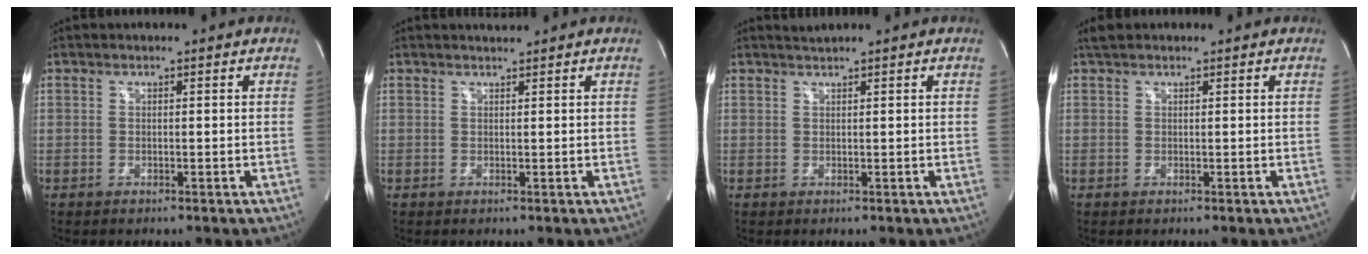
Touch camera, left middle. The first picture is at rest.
{"total": 1.0, "force": [0.9, -0.4, -0.1], "torque": [-0.003, 0.001, 0.020]}
{"total": 0.9, "force": [0.8, -0.4, -0.1], "torque": [-0.005, 0.002, 0.021]}
{"total": 1.5, "force": [1.3, 0.5, 0.4], "torque": [-0.014, 0.014, 0.024]}